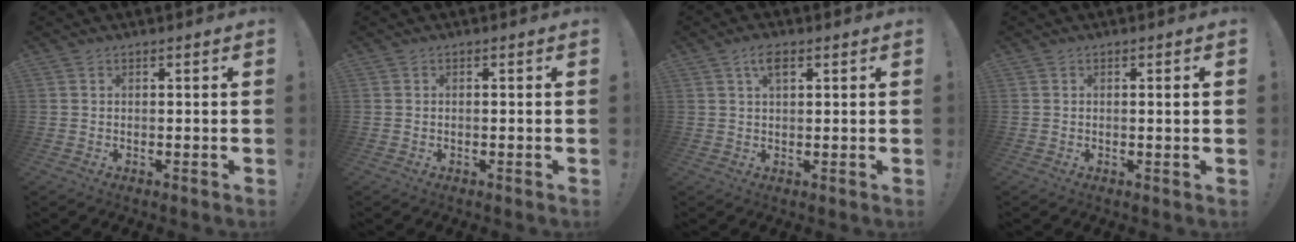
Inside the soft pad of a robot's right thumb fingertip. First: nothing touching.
{"total": 0.0}
{"total": 4.3, "force": [2.0, 2.0, 3.3], "torque": [-0.056, 0.000, 0.033]}
{"total": 1.7, "force": [0.5, -0.1, 1.6], "torque": [-0.024, -0.003, 0.005]}